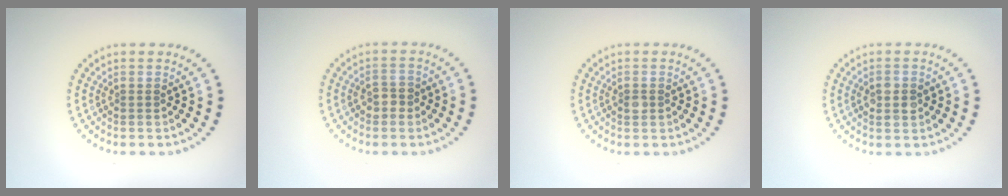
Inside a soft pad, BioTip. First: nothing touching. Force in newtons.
{"total": 1.7, "press": 1.6, "slide": 0.4}
{"total": 0.9, "press": 0.9, "slide": 0.1}
{"total": 2.4, "press": 2.4, "slide": 0.1}